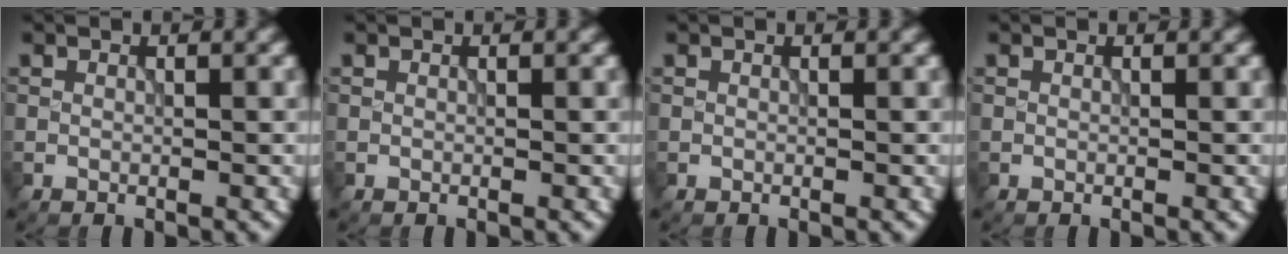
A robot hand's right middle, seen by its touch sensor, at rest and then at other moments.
{"total": 0.0}
{"total": 0.0}
{"total": 0.0}